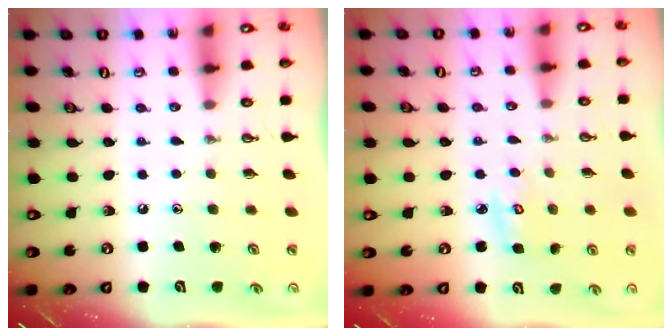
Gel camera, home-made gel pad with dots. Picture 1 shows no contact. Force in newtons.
{"total": 2.9, "press": 2.9, "slide": 0.1}